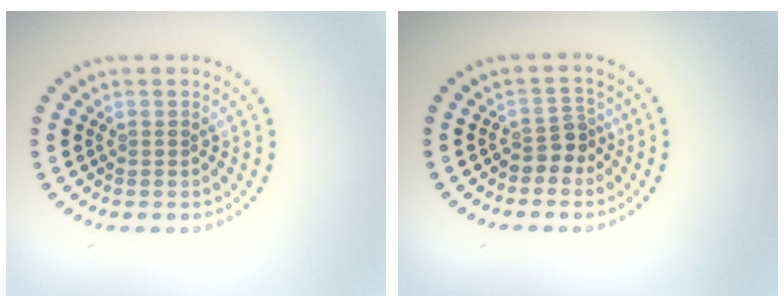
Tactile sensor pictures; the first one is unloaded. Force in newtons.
{"total": 2.2, "press": 1.7, "slide": 1.4}